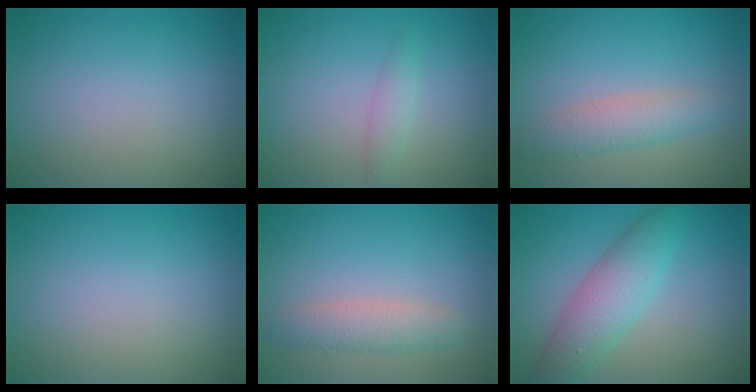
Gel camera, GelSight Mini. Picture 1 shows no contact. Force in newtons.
{"total": 1.2, "press": 1.2, "slide": 0.0}
{"total": 2.9, "press": 2.9, "slide": 0.1}
{"total": 0.0}
{"total": 2.6, "press": 2.6, "slide": 0.1}
{"total": 4.9, "press": 4.9, "slide": 0.2}